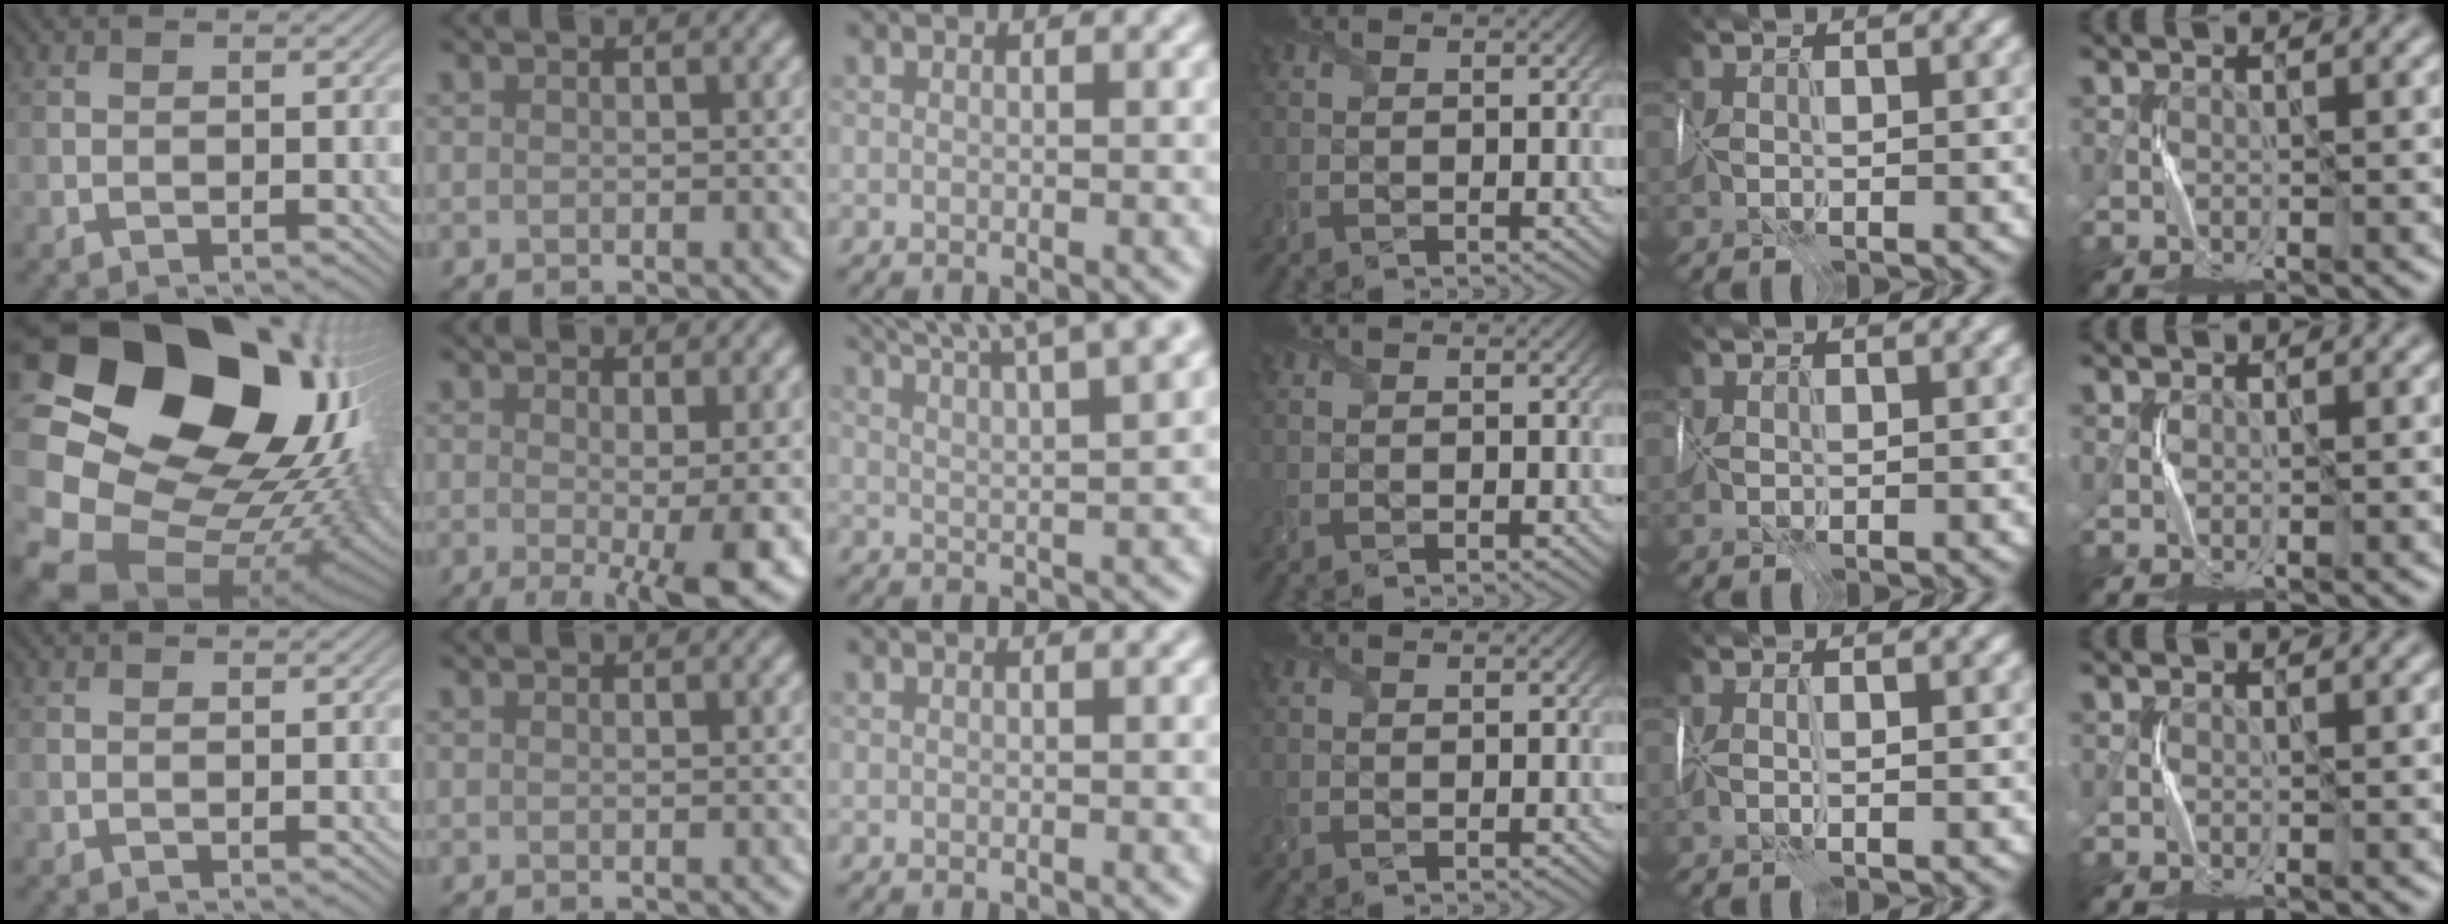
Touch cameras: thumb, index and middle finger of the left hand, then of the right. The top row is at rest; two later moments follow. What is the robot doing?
{"motion": "wrap", "object": "receipt paper"}